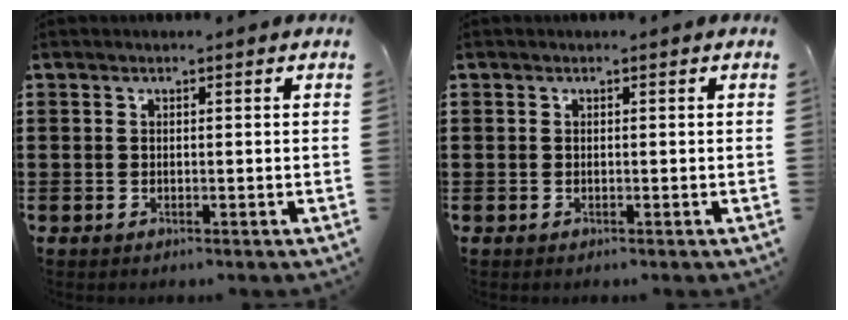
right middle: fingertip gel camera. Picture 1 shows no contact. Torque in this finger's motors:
{"motor_torque": [0.36, 0.17, -0.01, -0.01]}